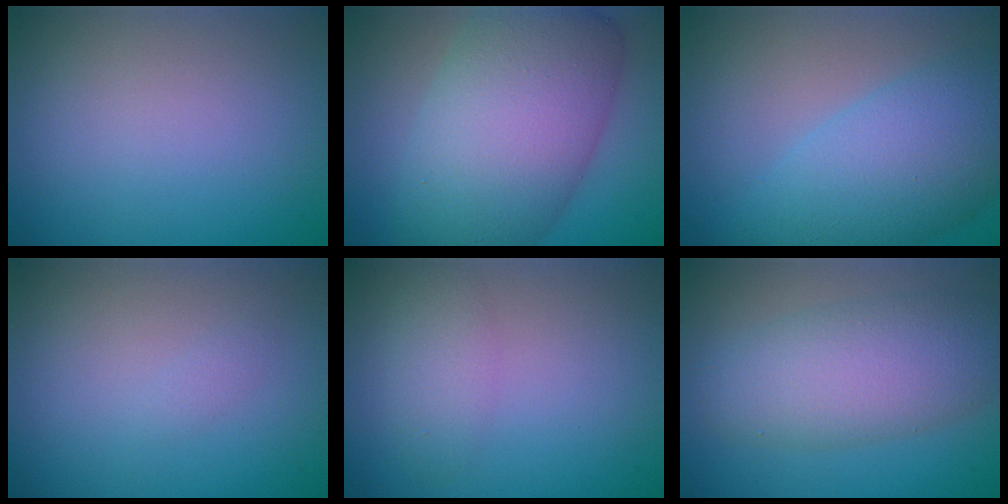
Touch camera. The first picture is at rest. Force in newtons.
{"total": 12.0, "press": 12.0, "slide": 0.2}
{"total": 7.8, "press": 7.7, "slide": 0.3}
{"total": 0.6, "press": 0.6, "slide": 0.0}
{"total": 2.1, "press": 2.1, "slide": 0.1}
{"total": 7.7, "press": 7.7, "slide": 0.1}